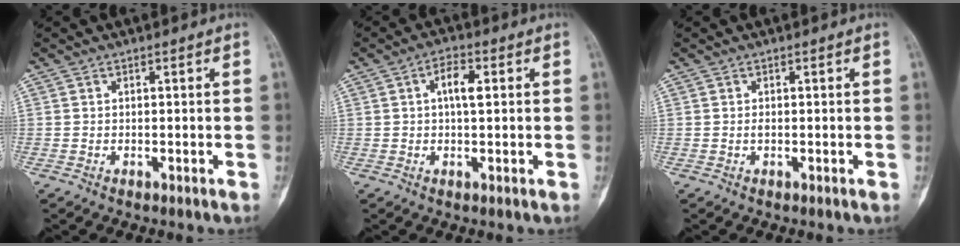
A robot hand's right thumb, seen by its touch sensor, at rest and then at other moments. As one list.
[{"total": 4.9, "force": [0.9, 1.9, 4.4], "torque": [-0.070, 0.003, 0.009]}, {"total": 0.7, "force": [-0.1, 0.3, 0.6], "torque": [-0.011, 0.001, -0.002]}]